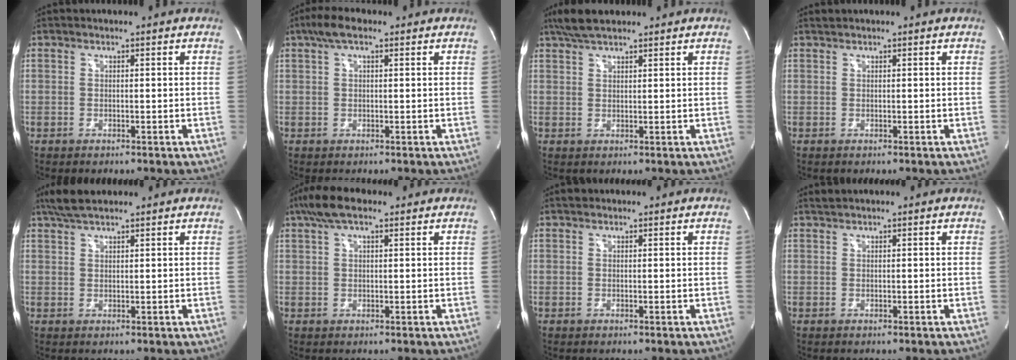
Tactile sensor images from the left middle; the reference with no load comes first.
{"total": 4.1, "force": [2.4, 1.3, 3.0], "torque": [-0.064, 0.023, 0.044]}
{"total": 5.3, "force": [4.3, 1.2, 2.8], "torque": [-0.060, 0.021, 0.081]}
{"total": 0.5, "force": [0.5, -0.1, 0.1], "torque": [-0.010, 0.008, 0.015]}
{"total": 4.6, "force": [3.8, 0.8, 2.4], "torque": [-0.055, 0.019, 0.074]}
{"total": 5.7, "force": [3.7, 1.7, 3.9], "torque": [-0.085, 0.026, 0.068]}
{"total": 0.7, "force": [0.6, 0.4, 0.1], "torque": [-0.007, 0.009, 0.011]}
{"total": 0.8, "force": [0.7, -0.1, 0.2], "torque": [-0.012, 0.010, 0.021]}